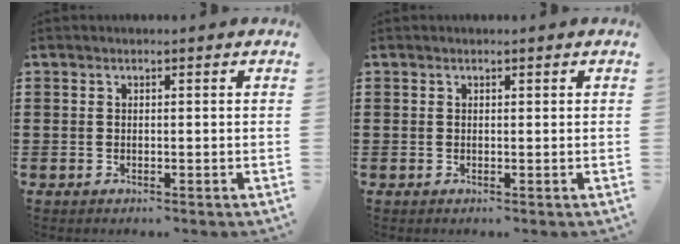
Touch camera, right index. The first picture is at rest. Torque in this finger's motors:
{"motor_torque": [0.20, 0.22, 0.00, 0.01]}